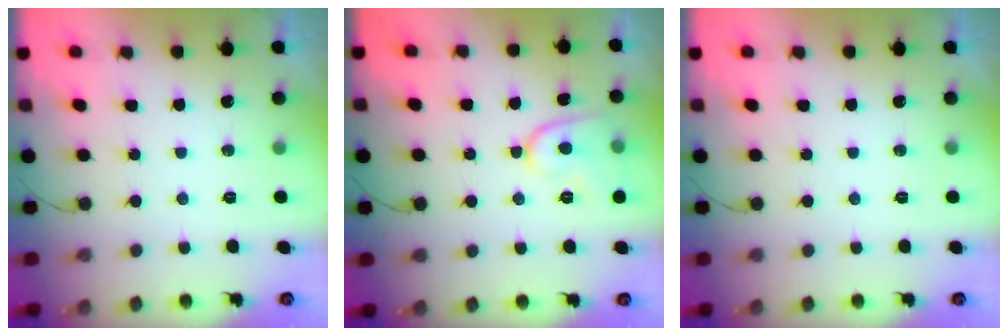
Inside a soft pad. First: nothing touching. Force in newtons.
{"total": 9.3, "press": 9.3, "slide": 0.9}
{"total": 0.0}